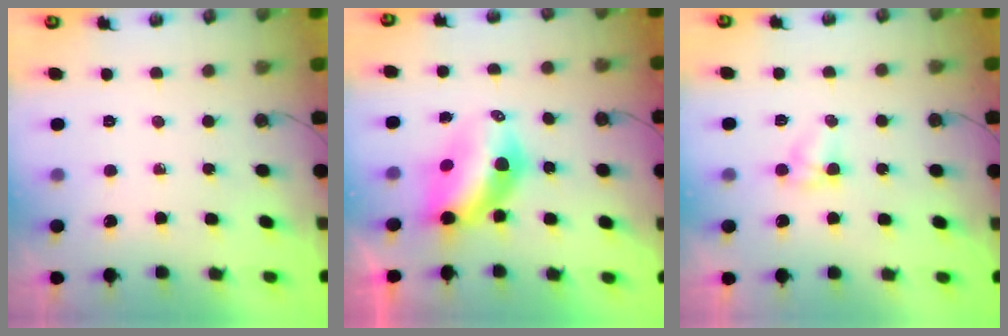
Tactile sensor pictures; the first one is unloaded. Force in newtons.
{"total": 6.9, "press": 6.9, "slide": 0.6}
{"total": 2.8, "press": 2.8, "slide": 0.2}